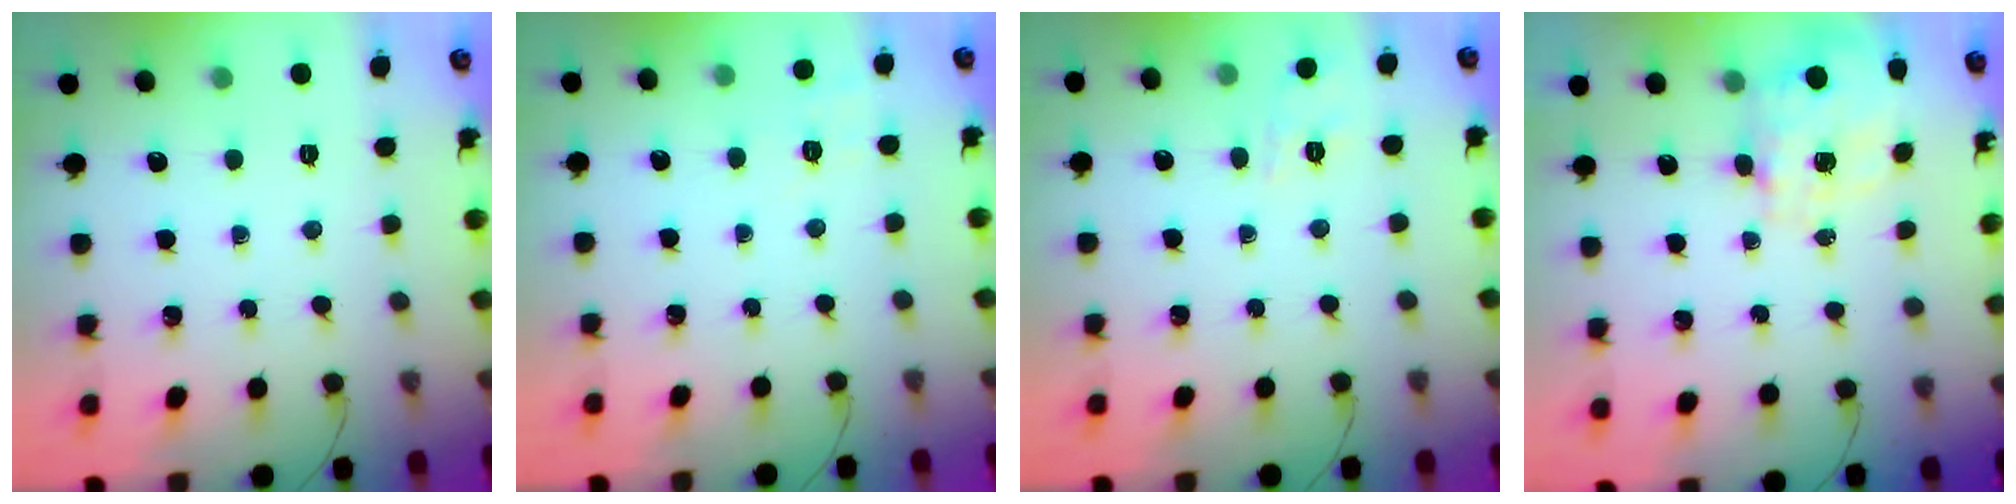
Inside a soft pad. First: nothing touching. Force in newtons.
{"total": 2.3, "press": 1.5, "slide": 1.8}
{"total": 1.7, "press": 0.3, "slide": 1.6}
{"total": 3.5, "press": 3.3, "slide": 1.0}